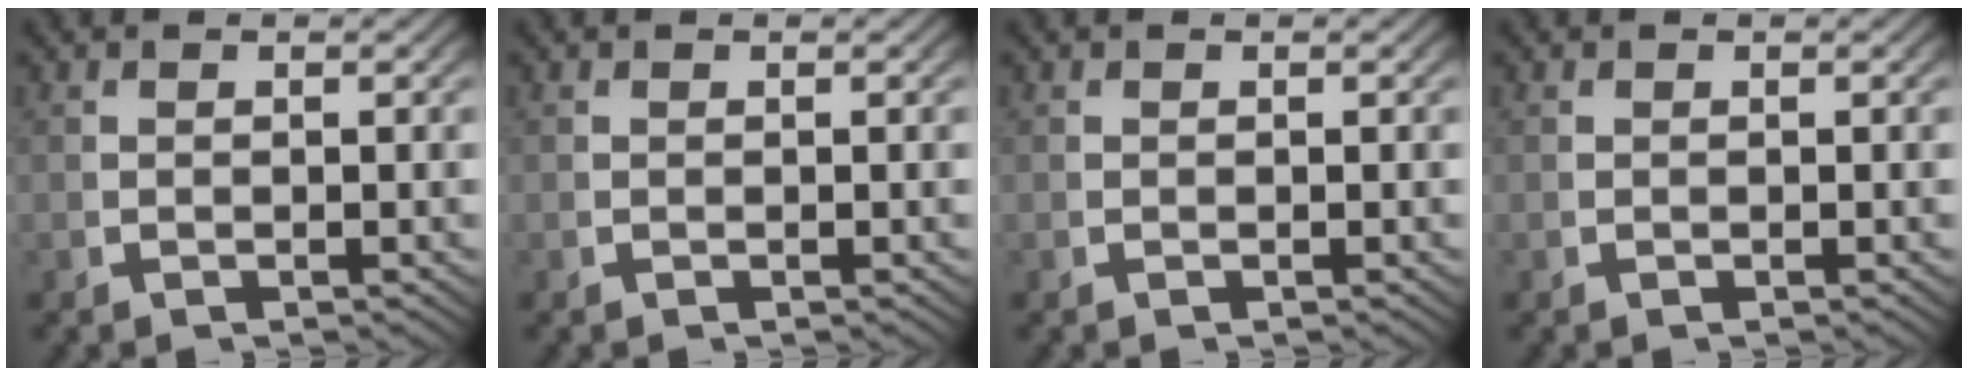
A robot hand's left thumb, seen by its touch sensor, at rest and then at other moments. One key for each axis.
{"total": 0.0}
{"total": 0.0}
{"total": 0.0}